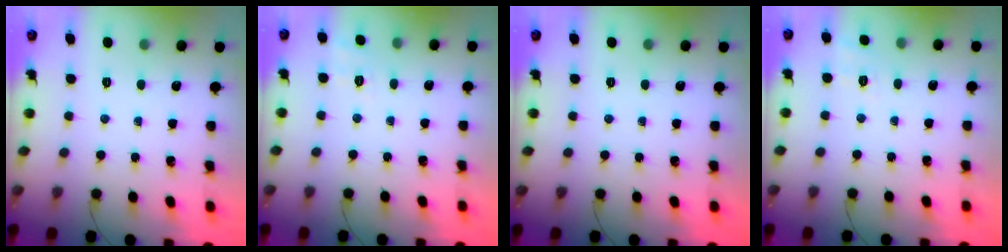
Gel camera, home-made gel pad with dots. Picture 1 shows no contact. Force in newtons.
{"total": 2.5, "press": 1.3, "slide": 2.2}
{"total": 0.0}
{"total": 2.5, "press": 1.3, "slide": 2.2}